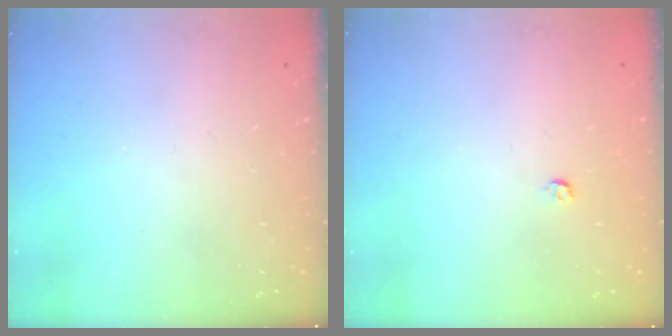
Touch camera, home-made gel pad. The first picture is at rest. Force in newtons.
{"total": 3.1, "press": 3.1, "slide": 0.5}